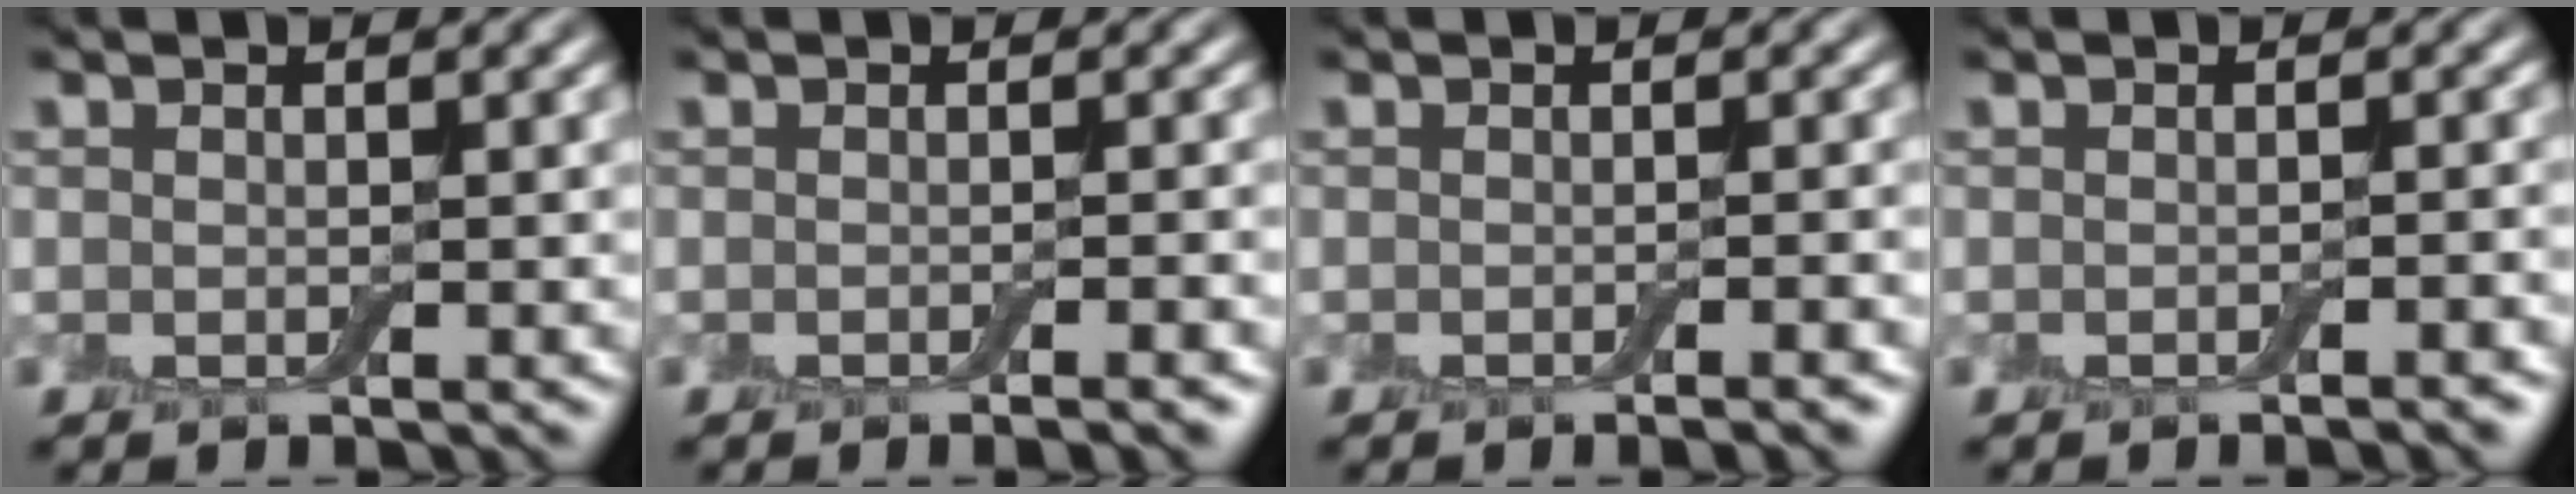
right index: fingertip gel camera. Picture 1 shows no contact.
{"total": 2.2, "force": [-1.1, 0.5, 1.8], "torque": [-0.013, 0.001, -0.016]}
{"total": 1.9, "force": [-1.0, 0.4, 1.6], "torque": [-0.011, 0.001, -0.015]}
{"total": 1.3, "force": [-0.8, 0.2, 1.0], "torque": [-0.005, 0.002, -0.013]}